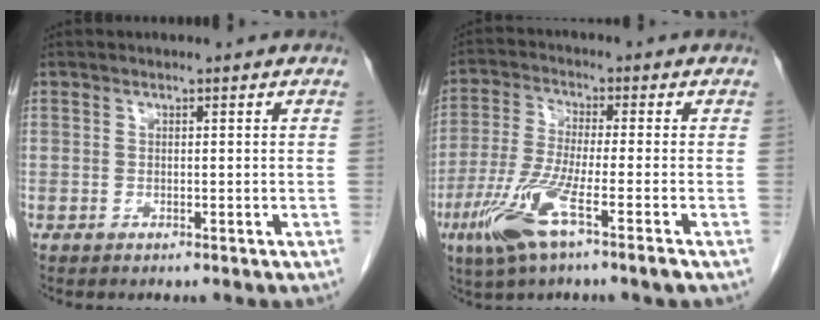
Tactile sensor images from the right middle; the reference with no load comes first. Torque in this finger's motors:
{"motor_torque": [1.49, -0.65, 0.67, 0.21]}